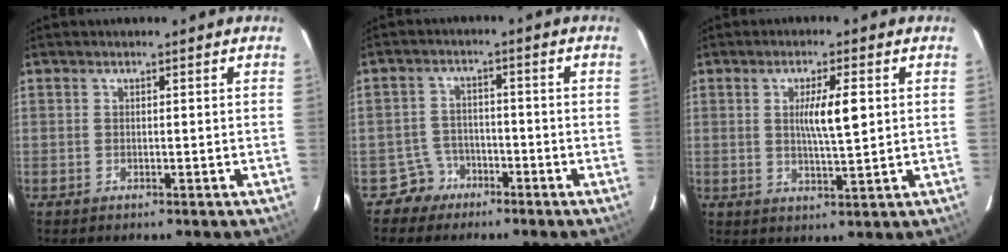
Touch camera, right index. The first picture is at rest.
{"total": 4.1, "force": [-2.6, 3.1, -0.6], "torque": [0.011, 0.014, -0.043]}
{"total": 5.8, "force": [1.1, 0.6, 5.6], "torque": [-0.098, -0.001, 0.020]}